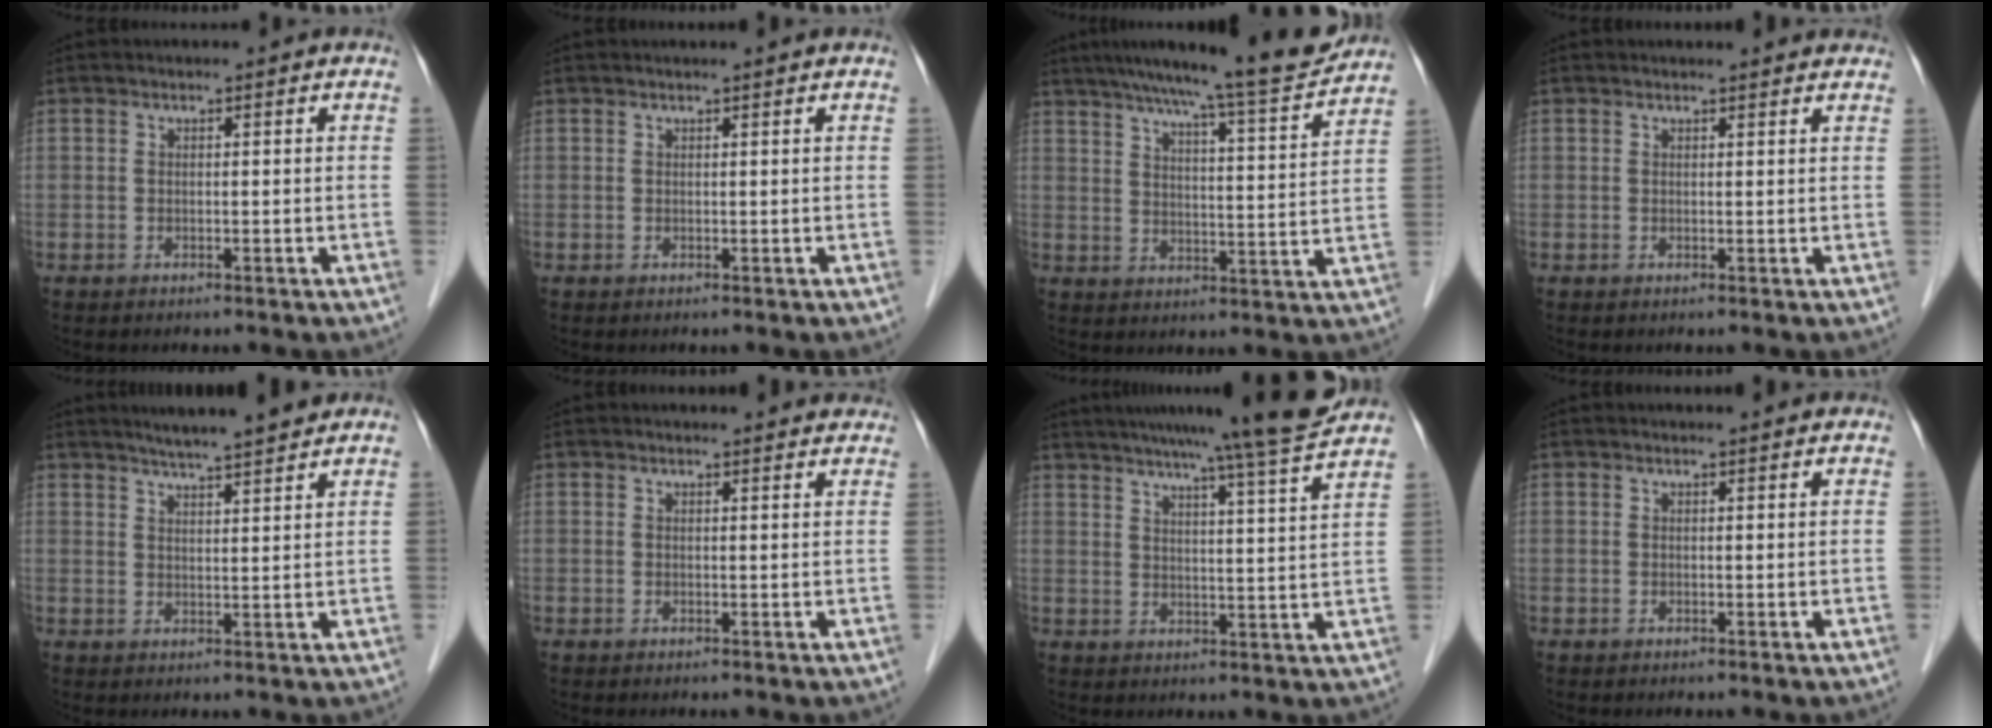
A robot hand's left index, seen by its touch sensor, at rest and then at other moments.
{"total": 1.5, "force": [1.3, -0.2, 0.5], "torque": [-0.010, 0.010, 0.021]}
{"total": 15.2, "force": [13.6, -0.1, 6.7], "torque": [-0.099, -0.014, 0.187]}
{"total": 4.5, "force": [4.4, 0.9, 0.8], "torque": [-0.008, 0.008, 0.039]}
{"total": 7.9, "force": [7.0, 0.0, 3.8], "torque": [-0.060, 0.011, 0.100]}
{"total": 5.4, "force": [5.3, 1.0, 0.9], "torque": [-0.003, 0.005, 0.044]}
{"total": 14.3, "force": [12.6, -2.1, 6.4], "torque": [-0.103, -0.030, 0.164]}
{"total": 2.0, "force": [1.9, 0.3, 0.4], "torque": [-0.012, 0.008, 0.021]}